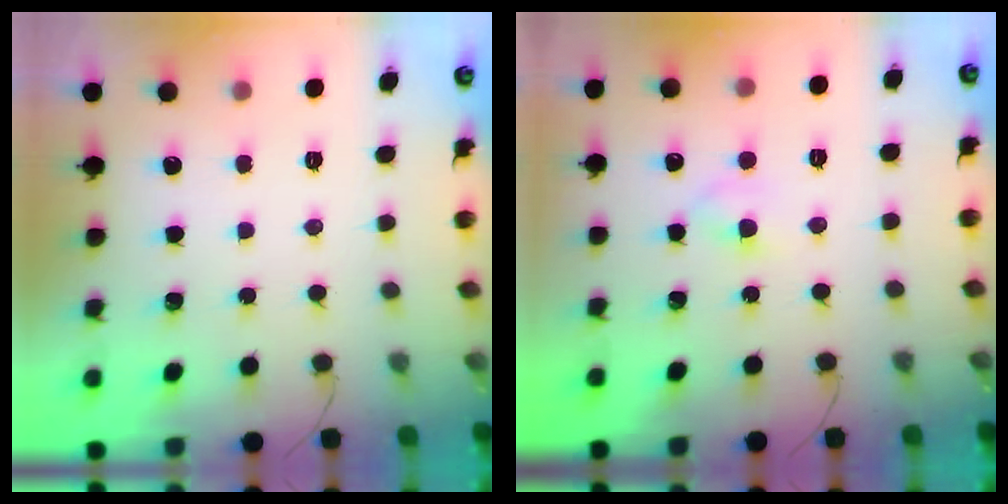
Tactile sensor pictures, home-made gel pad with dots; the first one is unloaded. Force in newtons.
{"total": 3.2, "press": 3.0, "slide": 1.2}